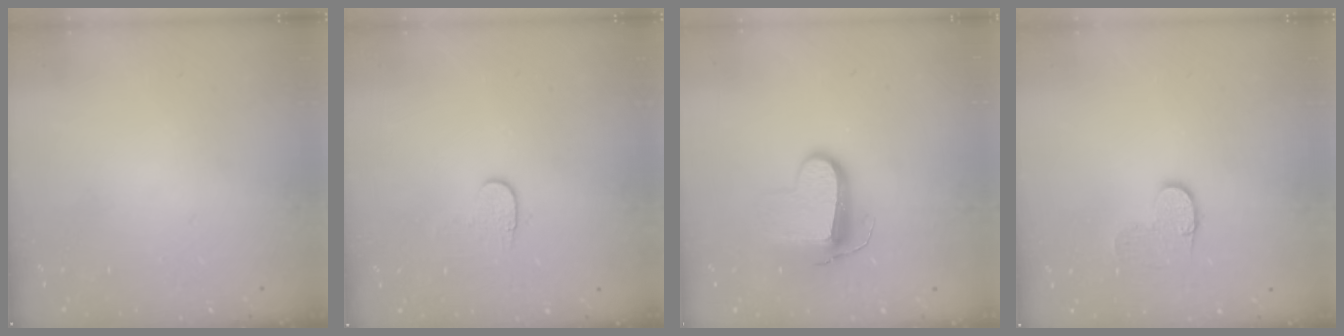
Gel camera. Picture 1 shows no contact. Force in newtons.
{"total": 4.5, "press": 4.5, "slide": 0.4}
{"total": 10.5, "press": 10.5, "slide": 0.8}
{"total": 6.3, "press": 6.3, "slide": 0.3}